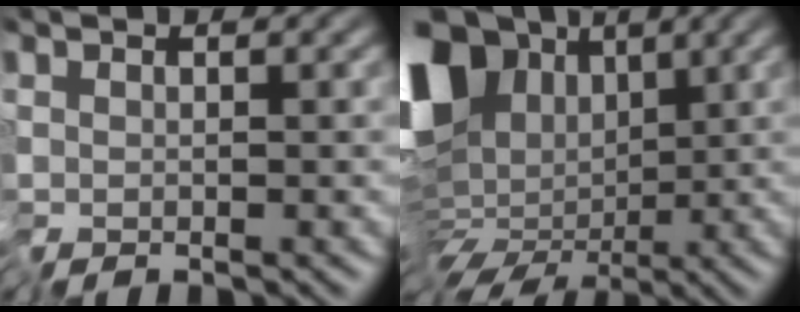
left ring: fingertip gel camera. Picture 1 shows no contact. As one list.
[{"total": 16.5, "force": [0.1, 11.9, 11.4], "torque": [-0.200, -0.010, 0.015]}]